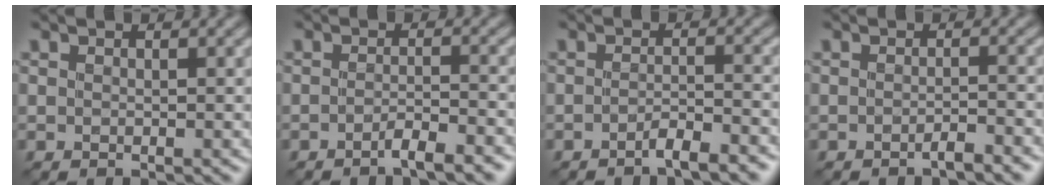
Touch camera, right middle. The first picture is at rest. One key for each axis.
{"total": 2.5, "fx": -1.8, "fy": 0.4, "fz": 1.7, "tx": -0.026, "ty": 0.006, "tz": -0.038}
{"total": 2.5, "fx": -1.9, "fy": 0.4, "fz": 1.6, "tx": -0.026, "ty": 0.006, "tz": -0.039}
{"total": 1.6, "fx": -1.2, "fy": 0.1, "fz": 0.9, "tx": -0.011, "ty": 0.003, "tz": -0.026}